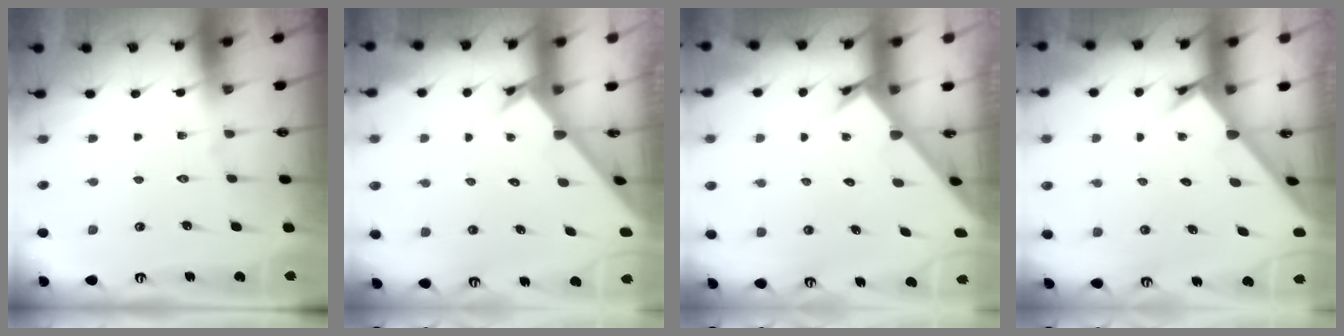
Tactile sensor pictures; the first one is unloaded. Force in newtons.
{"total": 2.4, "press": 2.4, "slide": 0.1}
{"total": 2.1, "press": 2.1, "slide": 0.2}
{"total": 1.8, "press": 1.8, "slide": 0.2}